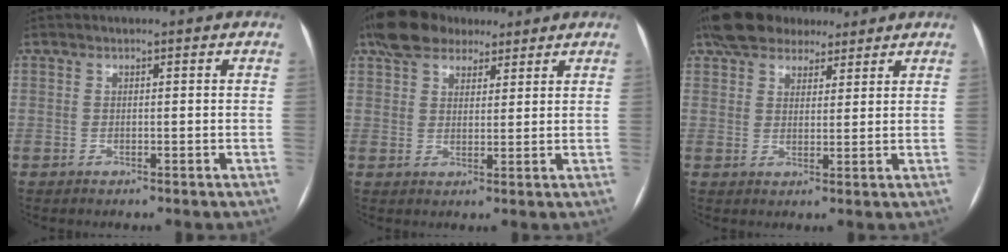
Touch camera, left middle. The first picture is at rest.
{"total": 8.6, "force": [6.4, 4.5, 3.6], "torque": [-0.065, 0.030, 0.113]}
{"total": 9.3, "force": [7.3, 4.6, 3.5], "torque": [-0.051, 0.032, 0.122]}